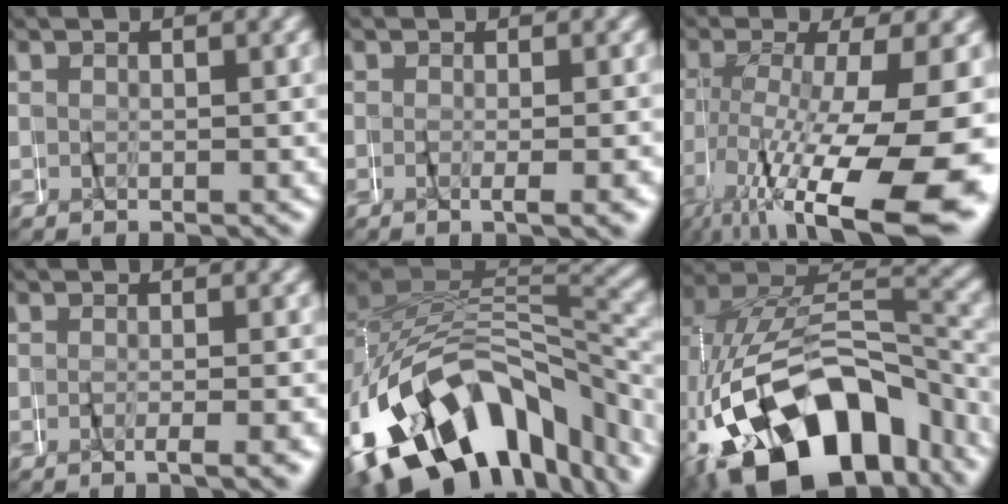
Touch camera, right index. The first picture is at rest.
{"total": 1.5, "force": [-0.9, -0.6, 1.1], "torque": [-0.019, -0.004, -0.013]}
{"total": 12.3, "force": [-5.3, 4.1, 10.3], "torque": [-0.172, -0.040, -0.050]}
{"total": 1.7, "force": [-1.4, -0.6, 0.9], "torque": [-0.020, -0.003, -0.023]}
{"total": 17.2, "force": [-7.6, 10.1, 11.7], "torque": [-0.225, -0.030, -0.102]}
{"total": 15.6, "force": [-6.9, 9.1, 10.6], "torque": [-0.192, -0.029, -0.092]}